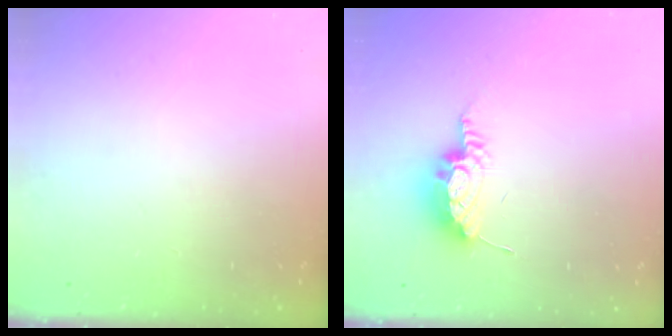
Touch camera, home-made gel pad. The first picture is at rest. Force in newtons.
{"total": 8.5, "press": 8.4, "slide": 0.9}